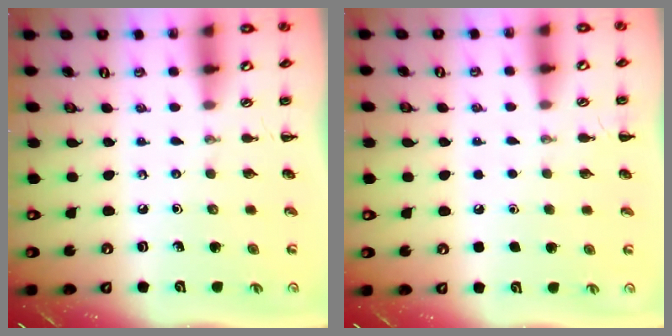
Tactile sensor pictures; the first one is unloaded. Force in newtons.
{"total": 1.8, "press": 1.8, "slide": 0.1}